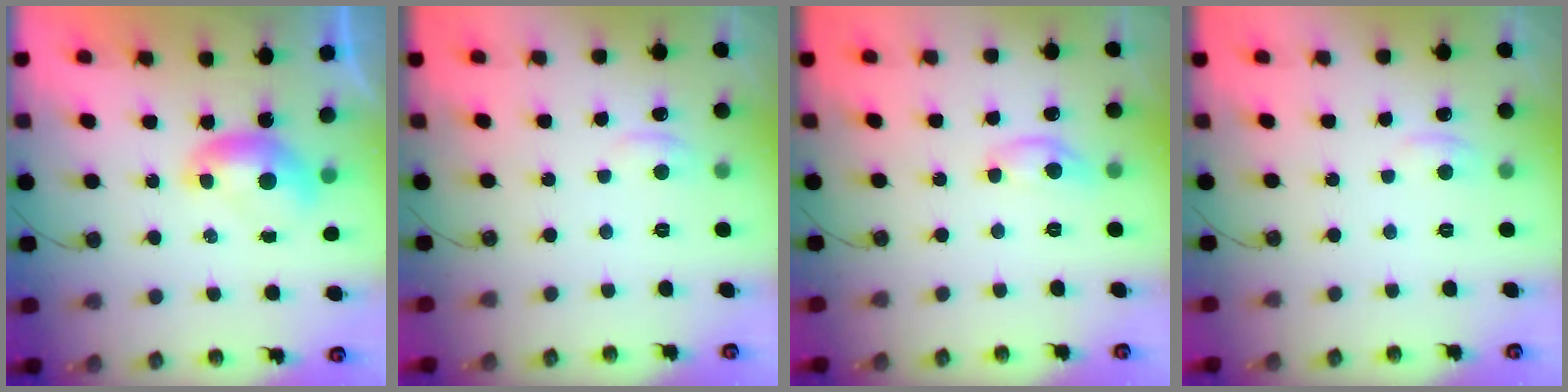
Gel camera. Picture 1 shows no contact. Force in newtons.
{"total": 1.5, "press": 1.4, "slide": 0.5}
{"total": 2.6, "press": 2.6, "slide": 0.2}
{"total": 0.8, "press": 0.1, "slide": 0.8}